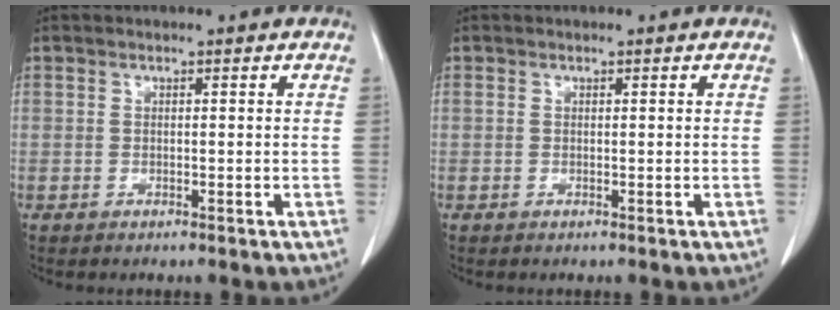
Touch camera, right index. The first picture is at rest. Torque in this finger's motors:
{"motor_torque": [0.08, 0.00, 0.04, 0.02]}